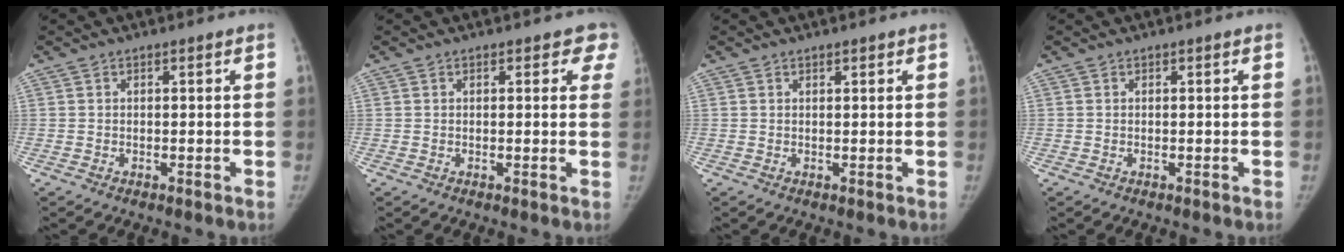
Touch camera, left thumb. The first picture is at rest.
{"total": 3.4, "force": [2.2, 1.8, 1.9], "torque": [0.015, -0.002, 0.011]}
{"total": 0.8, "force": [0.6, 0.2, 0.4], "torque": [-0.003, -0.003, 0.009]}
{"total": 0.0}